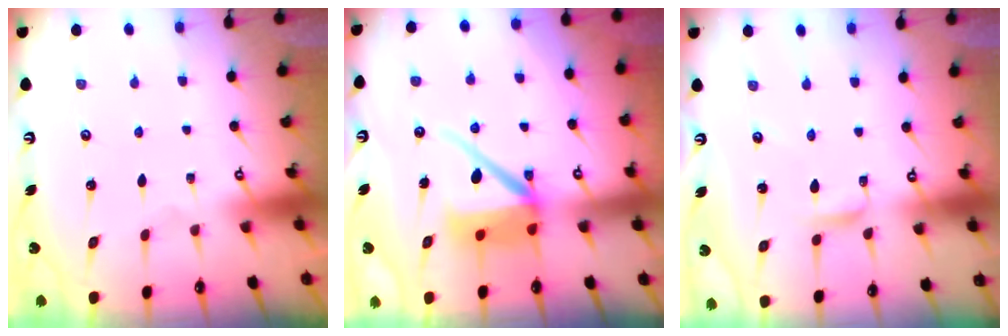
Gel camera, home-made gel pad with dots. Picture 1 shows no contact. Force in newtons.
{"total": 10.0, "press": 9.9, "slide": 1.3}
{"total": 2.1, "press": 2.1, "slide": 0.2}